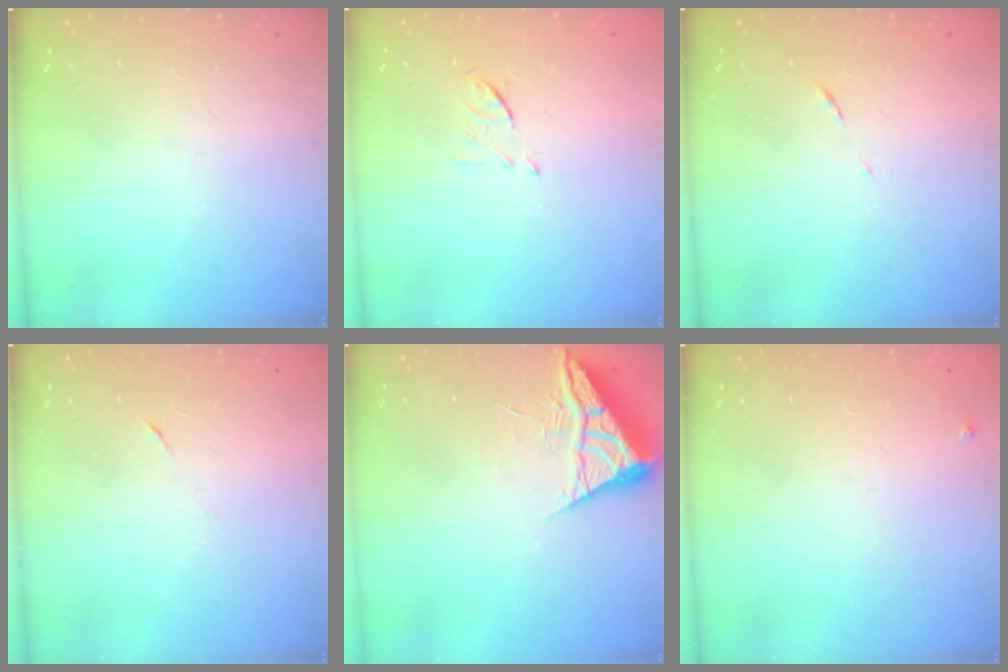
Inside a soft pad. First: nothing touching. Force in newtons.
{"total": 6.6, "press": 6.5, "slide": 0.9}
{"total": 5.6, "press": 5.6, "slide": 0.4}
{"total": 2.9, "press": 2.7, "slide": 1.0}
{"total": 6.3, "press": 6.3, "slide": 0.9}
{"total": 3.2, "press": 3.2, "slide": 0.5}